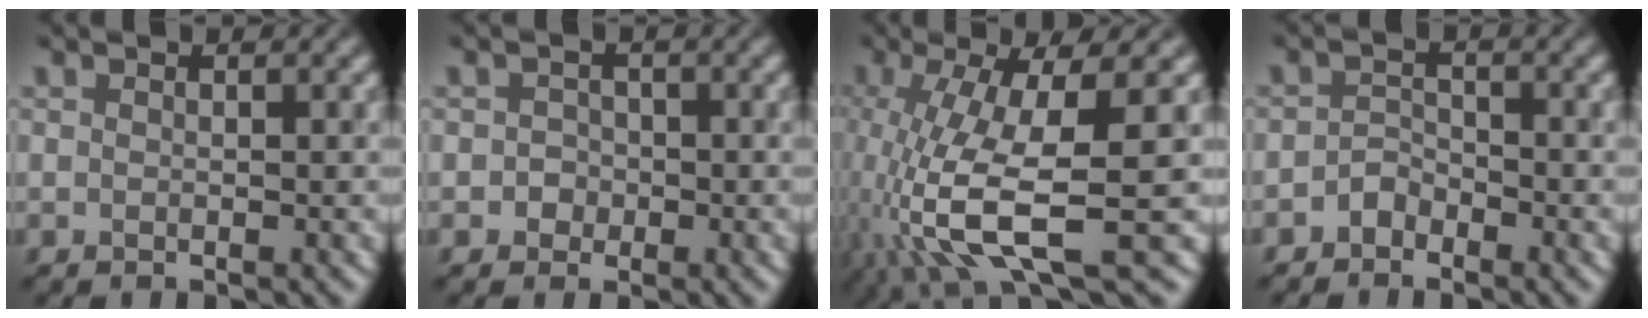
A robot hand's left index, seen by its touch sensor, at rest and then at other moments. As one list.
[{"total": 1.4, "force": [-0.2, 1.3, 0.1], "torque": [0.022, 0.004, -0.011]}, {"total": 10.7, "force": [-2.8, 3.4, 9.7], "torque": [-0.197, -0.019, -0.041]}, {"total": 1.3, "force": [-1.1, 0.7, 0.2], "torque": [-0.003, 0.012, -0.022]}]